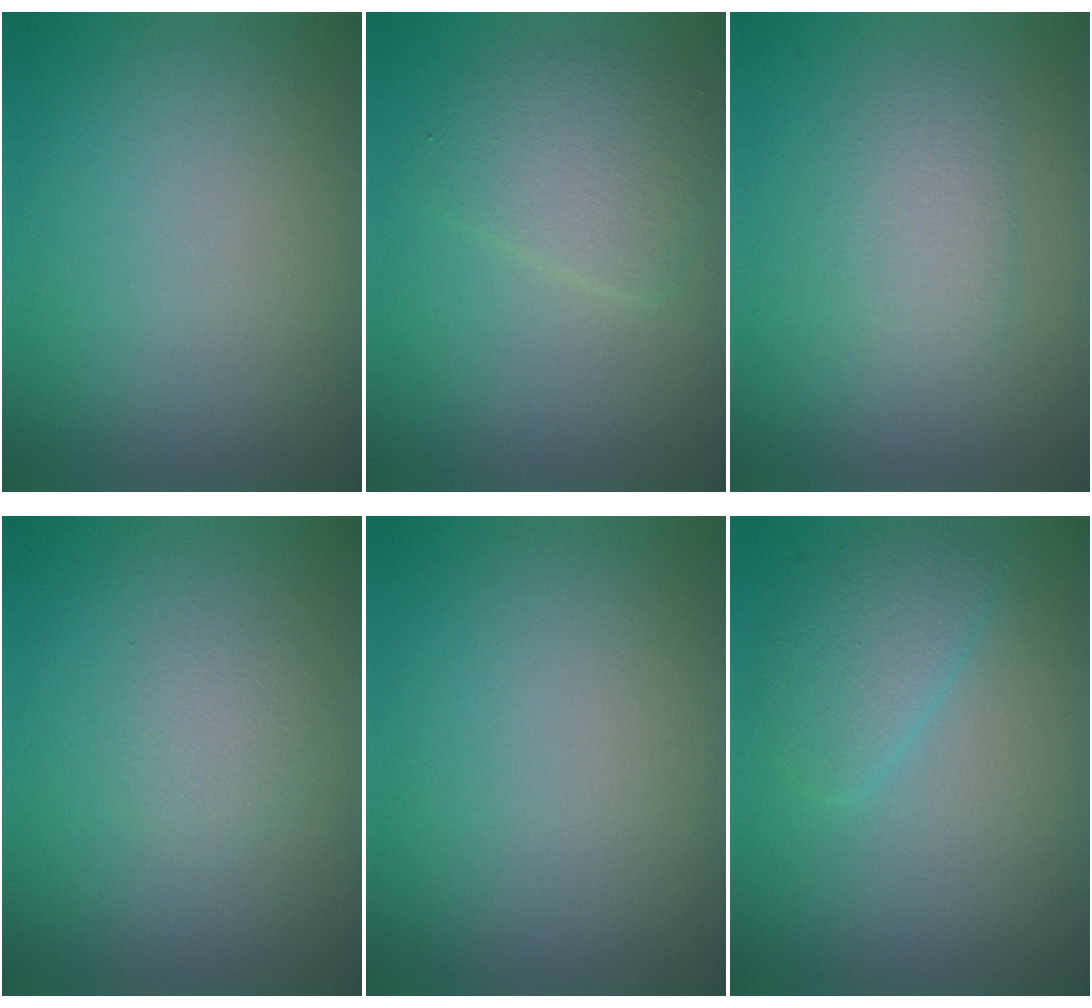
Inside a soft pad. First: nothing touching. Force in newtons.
{"total": 3.1, "press": 3.1, "slide": 0.1}
{"total": 2.3, "press": 2.2, "slide": 0.1}
{"total": 1.2, "press": 1.2, "slide": 0.0}
{"total": 0.0}
{"total": 2.7, "press": 2.7, "slide": 0.2}